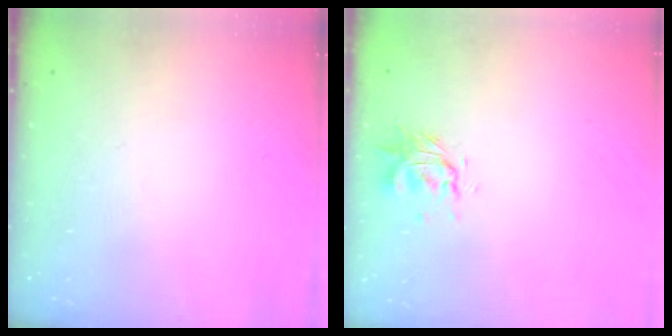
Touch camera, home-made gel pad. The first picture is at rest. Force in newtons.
{"total": 0.7, "press": 0.7, "slide": 0.3}